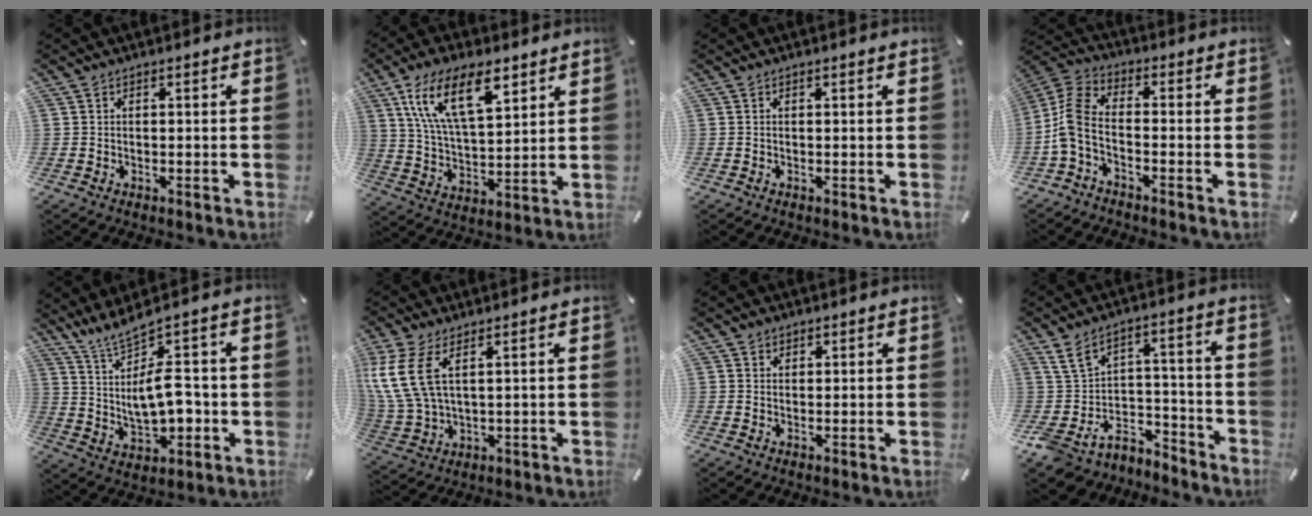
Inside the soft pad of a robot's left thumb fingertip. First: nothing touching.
{"total": 15.4, "force": [8.5, 7.0, 10.7], "torque": [-0.230, -0.015, 0.148]}
{"total": 0.0}
{"total": 7.3, "force": [-2.9, 4.2, 5.2], "torque": [-0.129, -0.005, -0.057]}
{"total": 11.8, "force": [3.0, 5.9, 9.8], "torque": [-0.194, -0.021, 0.053]}
{"total": 11.0, "force": [4.5, 5.8, 8.2], "torque": [-0.208, -0.017, 0.081]}
{"total": 1.4, "force": [0.9, 1.1, -0.2], "torque": [0.004, 0.003, 0.015]}
{"total": 7.9, "force": [-0.9, 6.9, 3.7], "torque": [-0.071, 0.003, -0.016]}